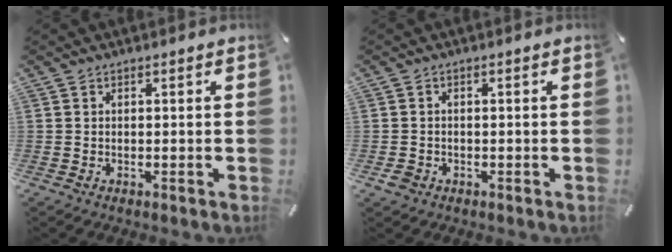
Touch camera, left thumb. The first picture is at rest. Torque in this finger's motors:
{"motor_torque": [-0.10, 0.34, 0.11, 0.02, 0.00]}